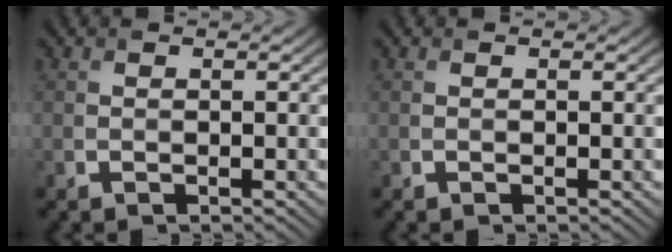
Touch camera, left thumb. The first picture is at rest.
{"total": 0.0}